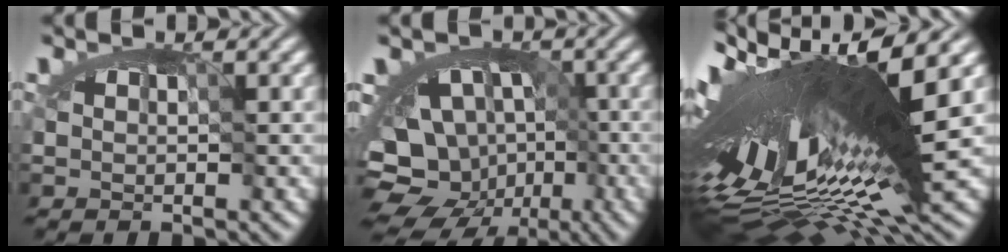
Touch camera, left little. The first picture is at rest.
{"total": 11.9, "force": [-6.6, 8.3, 5.5], "torque": [-0.033, 0.003, -0.110]}
{"total": 14.9, "force": [-0.3, 3.6, 14.5], "torque": [-0.256, 0.000, -0.016]}